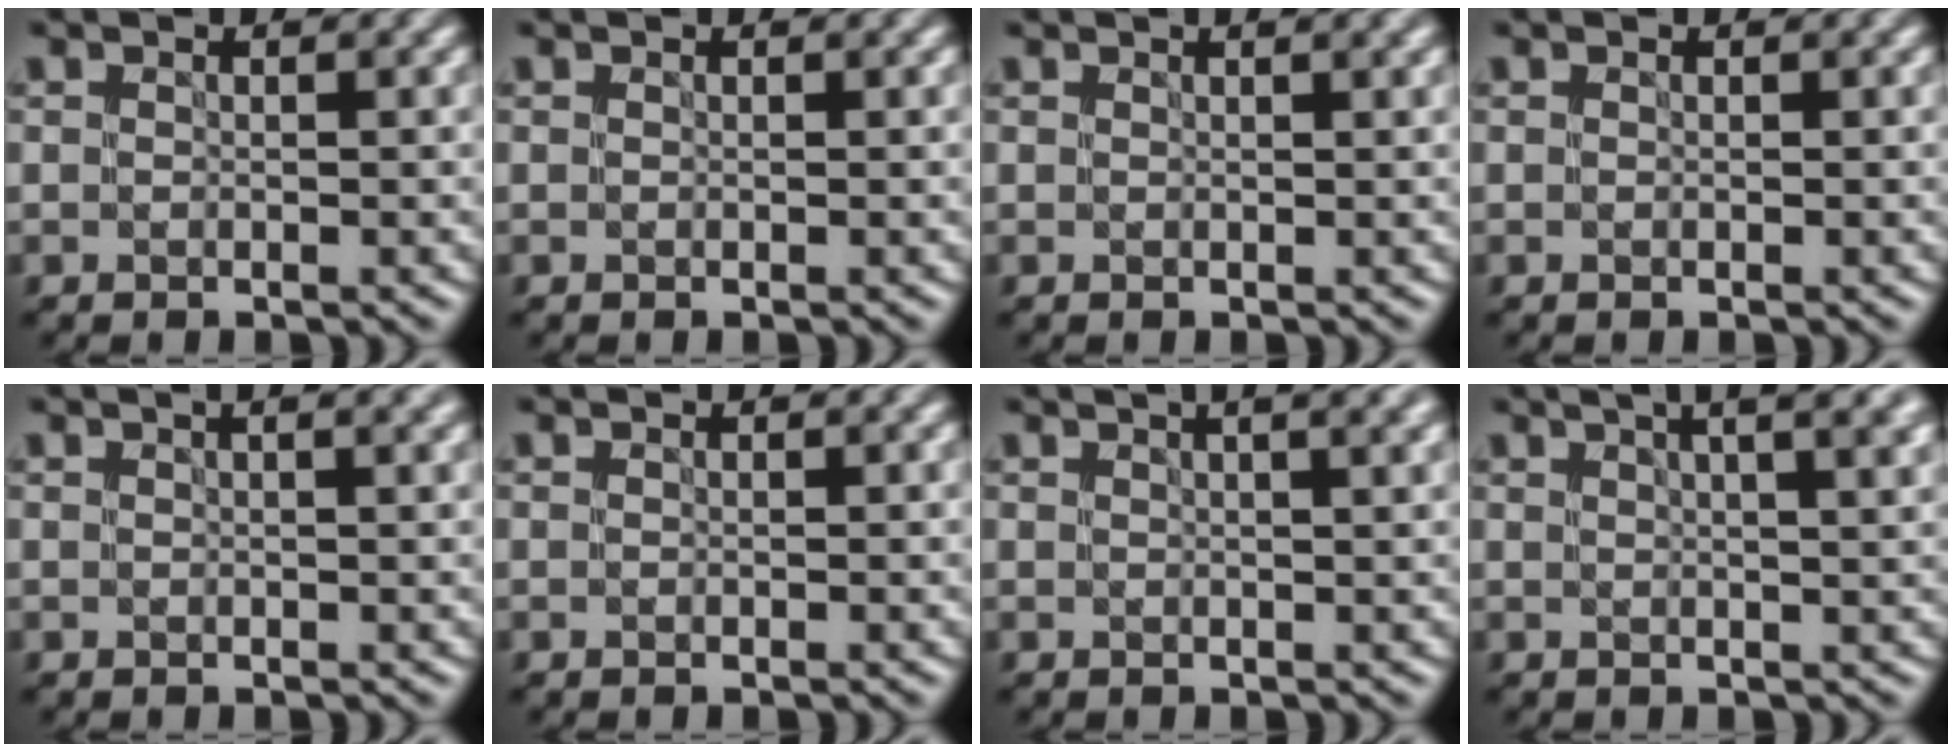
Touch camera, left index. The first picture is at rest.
{"total": 0.0}
{"total": 1.1, "force": [0.6, 0.2, 0.8], "torque": [-0.011, 0.001, 0.009]}
{"total": 0.0}
{"total": 1.7, "force": [0.9, 0.4, 1.4], "torque": [-0.021, 0.001, 0.011]}
{"total": 0.0}
{"total": 3.1, "force": [1.7, 0.8, 2.4], "torque": [-0.026, 0.009, 0.013]}
{"total": 7.2, "force": [3.8, 2.9, 5.4], "torque": [-0.038, 0.039, 0.022]}